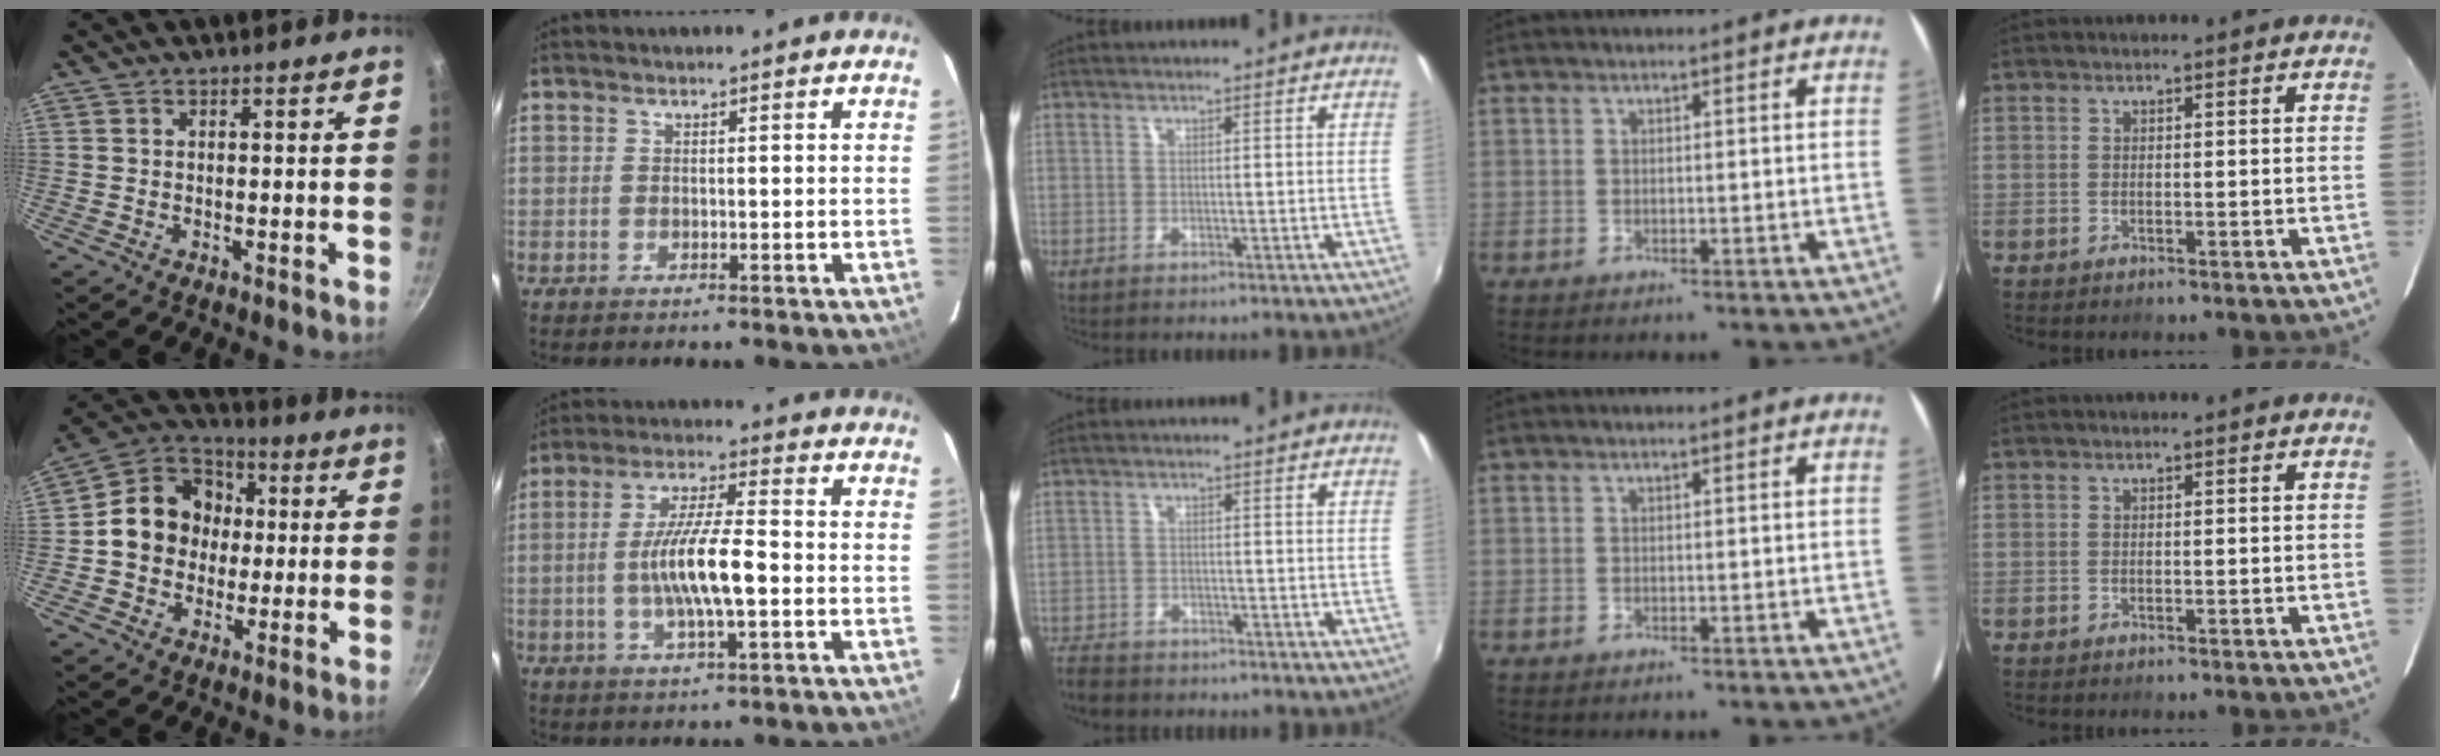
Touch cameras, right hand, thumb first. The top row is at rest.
{"thumb": {"total": 13.9, "force": [0.4, 12.0, 7.0], "torque": [-0.074, 0.029, -0.013]}, "index": {"total": 10.5, "force": [-1.8, 1.6, 10.2], "torque": [-0.192, -0.002, -0.032]}, "middle": {"total": 5.7, "force": [-4.9, 2.5, 1.4], "torque": [-0.055, -0.016, -0.090]}}